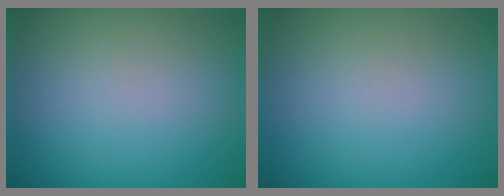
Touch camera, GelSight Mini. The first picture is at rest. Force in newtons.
{"total": 0.0}